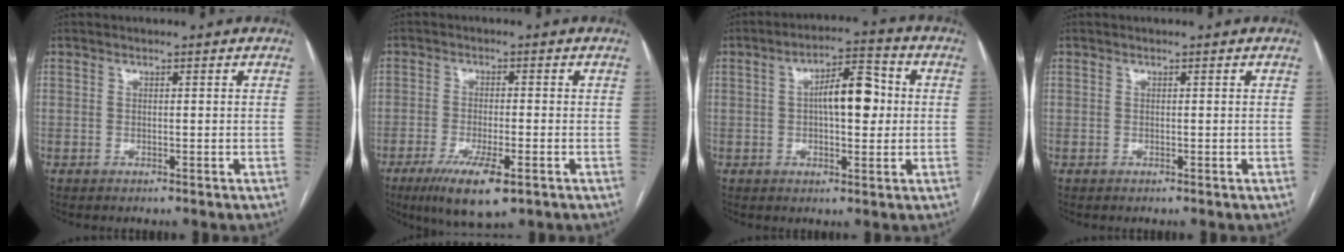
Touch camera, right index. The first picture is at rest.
{"total": 8.4, "force": [-4.6, 1.8, 6.7], "torque": [-0.122, -0.019, -0.072]}
{"total": 8.6, "force": [0.7, 2.9, 8.1], "torque": [-0.130, 0.024, 0.009]}
{"total": 0.0}